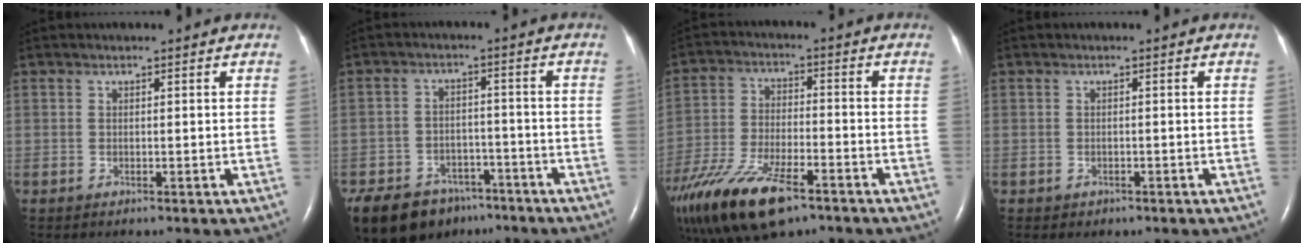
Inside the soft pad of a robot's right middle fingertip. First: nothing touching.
{"total": 14.3, "force": [-10.4, 8.1, 5.3], "torque": [-0.119, -0.001, -0.152]}
{"total": 19.9, "force": [-13.0, 7.1, 13.2], "torque": [-0.299, -0.036, -0.231]}
{"total": 0.8, "force": [-0.4, 0.7, 0.1], "torque": [-0.001, 0.004, -0.001]}